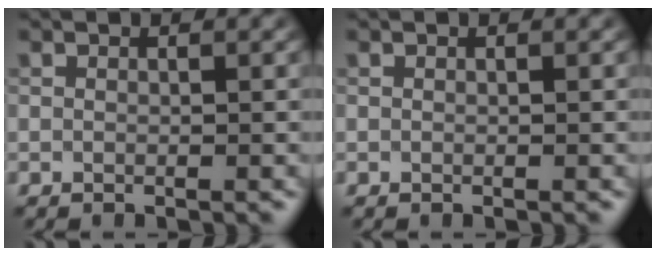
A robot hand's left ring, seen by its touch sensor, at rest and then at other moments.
{"total": 0.0}